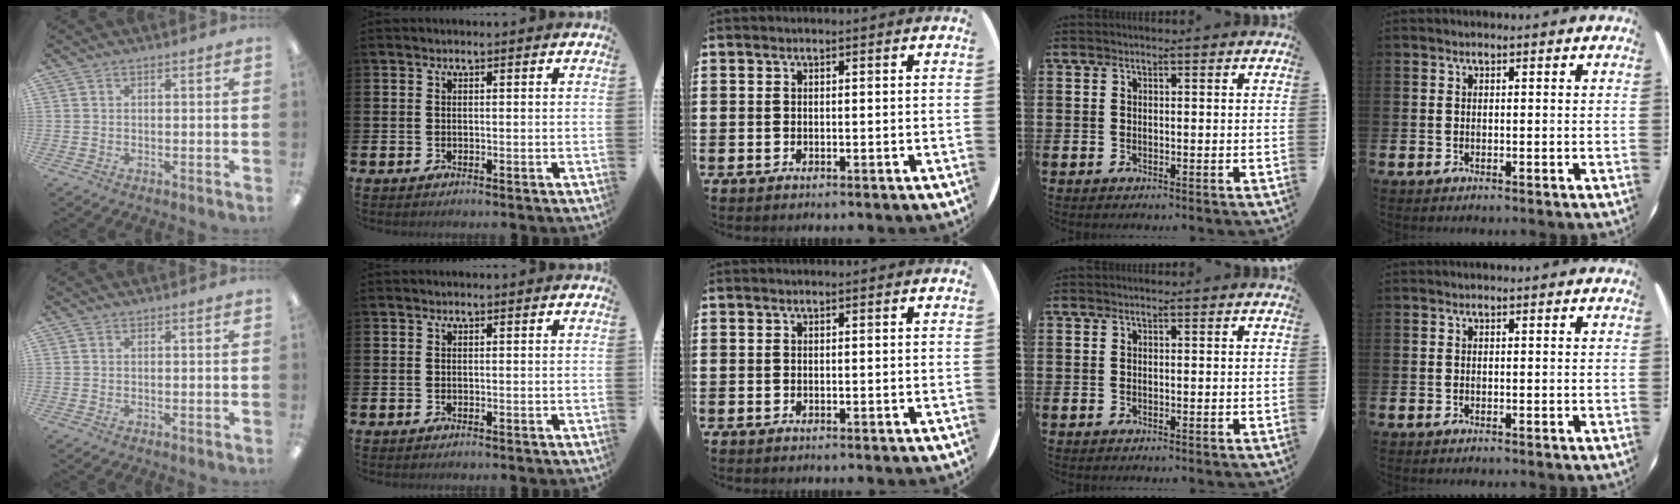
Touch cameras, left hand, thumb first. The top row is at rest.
{}